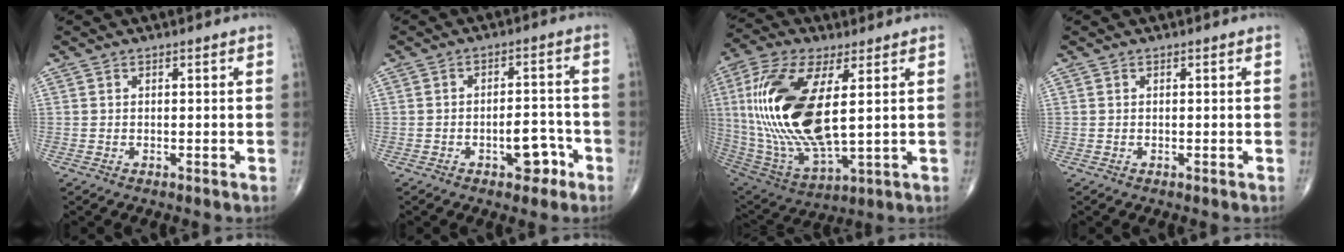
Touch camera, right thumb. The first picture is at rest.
{"total": 6.0, "force": [-2.9, 3.2, 4.1], "torque": [-0.036, 0.030, -0.040]}
{"total": 23.7, "force": [3.5, 9.9, 21.2], "torque": [-0.457, -0.024, 0.071]}
{"total": 0.0}